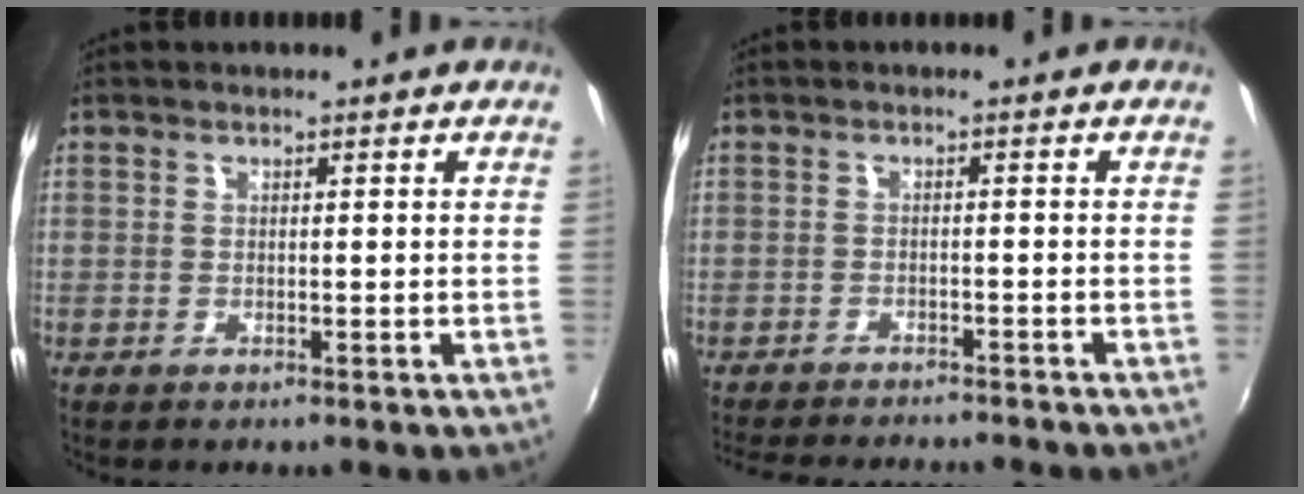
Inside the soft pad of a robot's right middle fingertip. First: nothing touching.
{"total": 11.1, "force": [-10.1, 1.7, 4.4], "torque": [-0.099, -0.017, -0.149]}